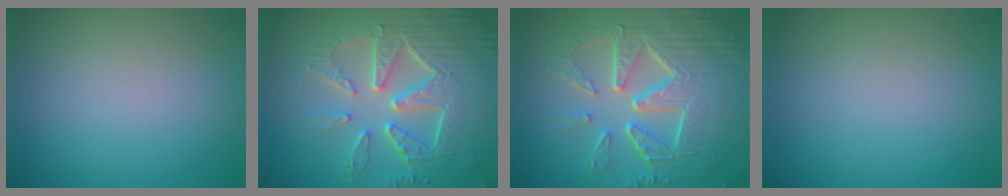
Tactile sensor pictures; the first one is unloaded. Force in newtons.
{"total": 8.8, "press": 6.4, "slide": 6.0}
{"total": 9.6, "press": 6.5, "slide": 7.1}
{"total": 0.0}